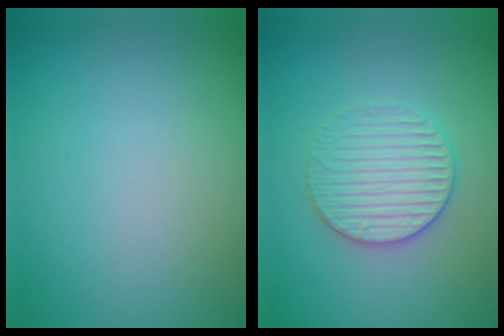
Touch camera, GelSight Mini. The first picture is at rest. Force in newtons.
{"total": 3.1, "press": 3.1, "slide": 0.4}